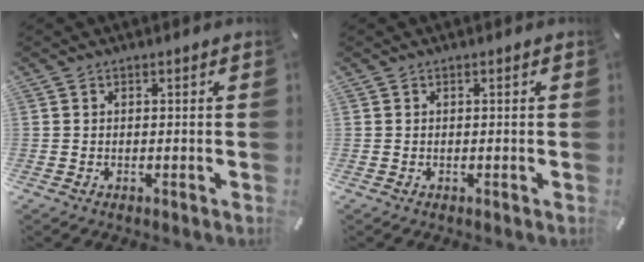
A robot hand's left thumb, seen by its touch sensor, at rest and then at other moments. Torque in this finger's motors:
{"motor_torque": [-0.26, -0.19, 0.00, 0.00, 0.00]}